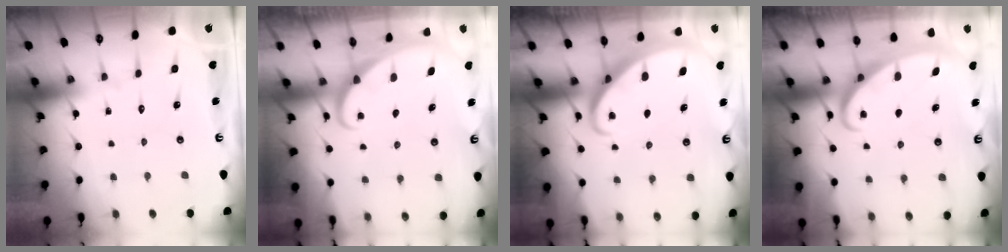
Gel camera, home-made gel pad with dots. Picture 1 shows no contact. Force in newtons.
{"total": 1.9, "press": 1.9, "slide": 0.1}
{"total": 2.2, "press": 2.2, "slide": 0.3}
{"total": 2.7, "press": 2.7, "slide": 0.4}